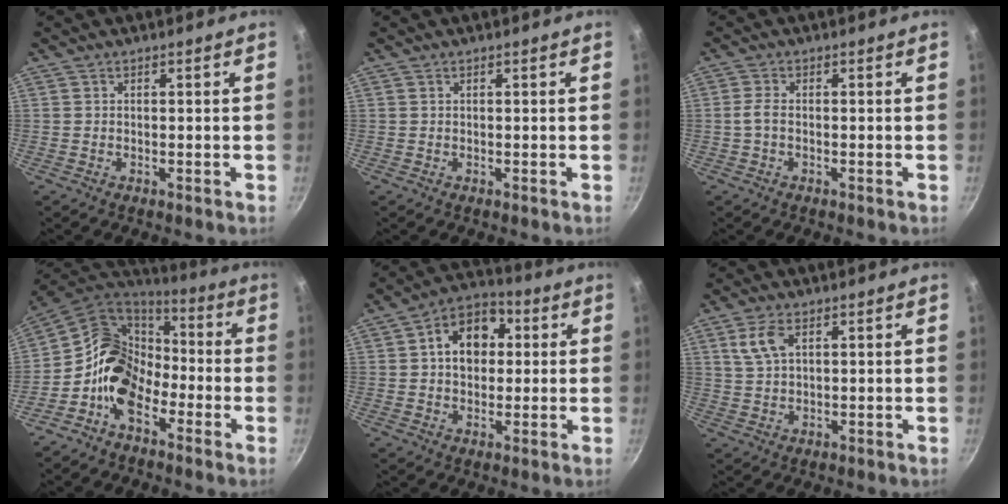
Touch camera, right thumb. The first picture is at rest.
{"total": 0.0}
{"total": 2.3, "force": [-0.3, 1.2, 1.8], "torque": [-0.043, 0.009, -0.011]}
{"total": 14.8, "force": [-5.1, 10.5, 9.1], "torque": [-0.136, 0.061, -0.128]}
{"total": 11.2, "force": [2.0, 8.3, 7.3], "torque": [-0.067, 0.018, 0.017]}
{"total": 5.3, "force": [2.2, 2.8, 3.9], "torque": [-0.074, -0.001, 0.043]}